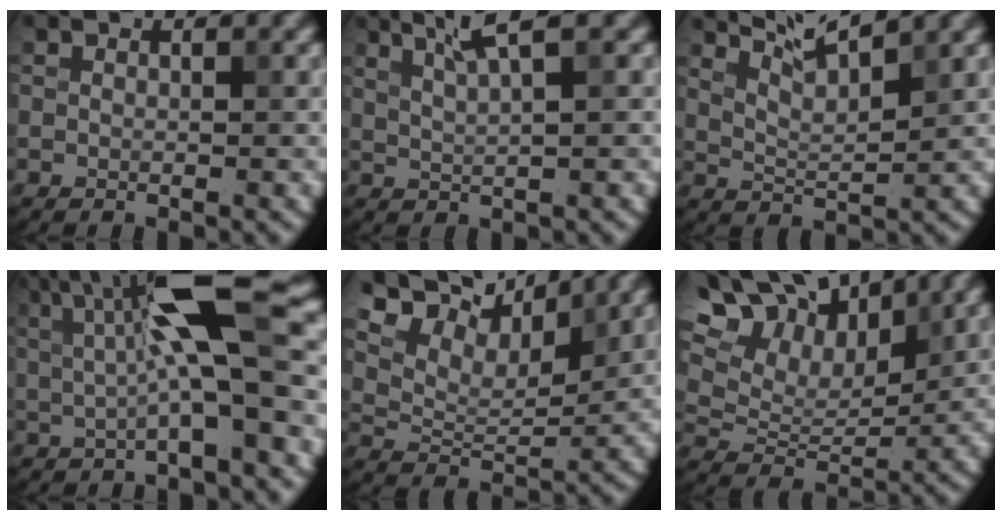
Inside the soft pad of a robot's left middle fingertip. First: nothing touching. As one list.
[{"total": 3.0, "force": [1.3, 0.3, 2.7], "torque": [-0.047, 0.008, 0.032]}, {"total": 3.9, "force": [3.2, 0.5, 2.3], "torque": [-0.045, 0.006, 0.050]}, {"total": 9.2, "force": [1.4, 2.1, 8.8], "torque": [-0.143, 0.006, 0.020]}, {"total": 9.9, "force": [6.3, 5.0, 5.8], "torque": [-0.124, 0.032, 0.093]}, {"total": 12.1, "force": [7.0, 7.0, 7.0], "torque": [-0.153, 0.051, 0.102]}]